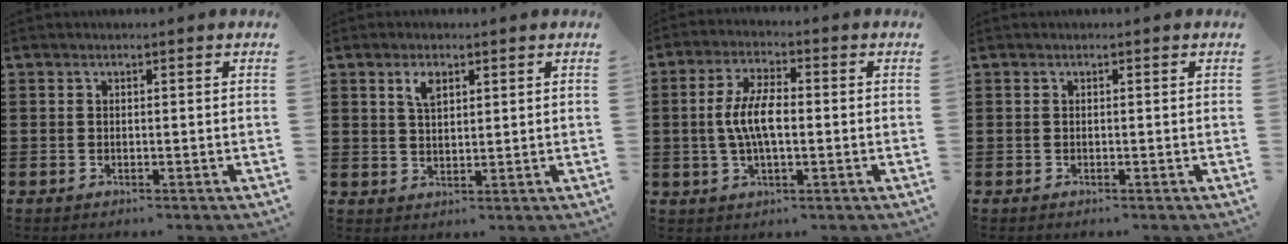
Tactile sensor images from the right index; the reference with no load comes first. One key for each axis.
{"total": 3.0, "fx": 1.7, "fy": 1.4, "fz": 2.1, "tx": -0.048, "ty": 0.006, "tz": 0.029}
{"total": 7.0, "fx": -0.3, "fy": 2.7, "fz": 6.5, "tx": -0.144, "ty": -0.002, "tz": -0.014}
{"total": 0.0}